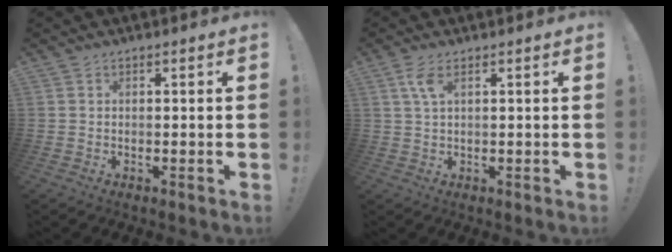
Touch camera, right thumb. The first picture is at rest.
{"total": 4.1, "force": [1.7, 1.6, 3.4], "torque": [-0.070, 0.002, 0.031]}